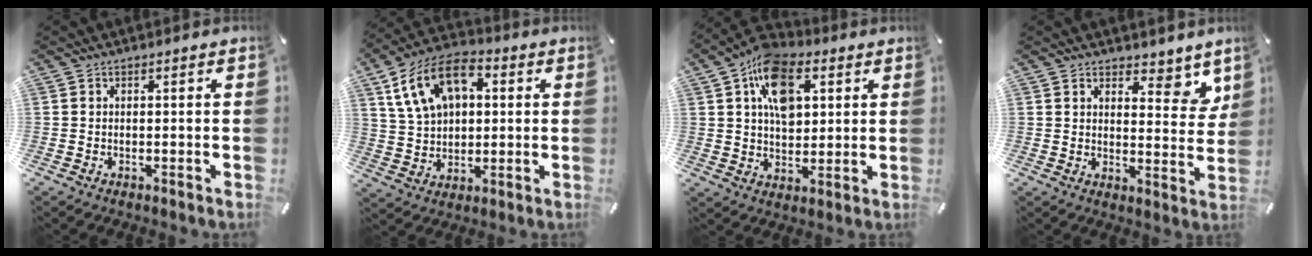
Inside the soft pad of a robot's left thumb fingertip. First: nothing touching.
{"total": 13.8, "force": [5.1, 9.7, 8.3], "torque": [-0.163, 0.004, 0.098]}
{"total": 13.7, "force": [4.9, 9.0, 9.1], "torque": [-0.144, 0.000, 0.091]}
{"total": 6.7, "force": [5.0, 3.7, 2.5], "torque": [-0.012, -0.045, 0.083]}